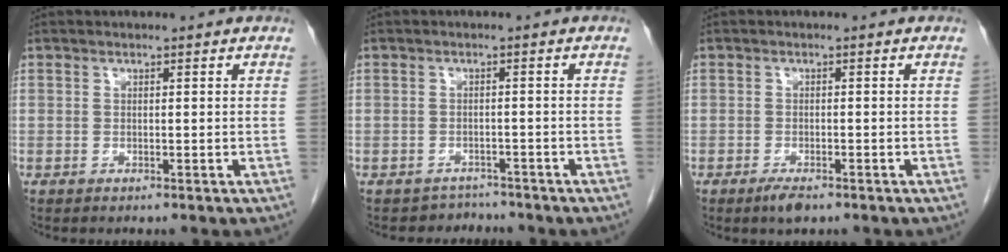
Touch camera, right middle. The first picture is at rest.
{"total": 2.8, "force": [-2.4, 1.0, -1.0], "torque": [0.012, 0.003, -0.038]}
{"total": 2.4, "force": [-1.6, 0.7, 1.6], "torque": [-0.034, -0.004, -0.026]}